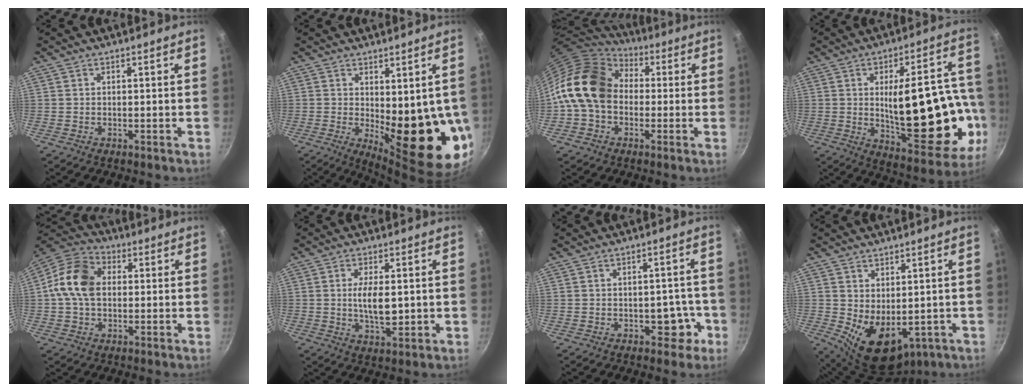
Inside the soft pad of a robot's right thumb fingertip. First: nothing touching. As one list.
[{"total": 16.3, "force": [-0.6, 6.1, 15.1], "torque": [-0.168, -0.038, 0.009]}, {"total": 17.4, "force": [0.8, 13.3, 11.2], "torque": [-0.179, 0.040, -0.001]}, {"total": 26.5, "force": [-3.2, 11.0, 23.9], "torque": [-0.298, 0.012, -0.021]}, {"total": 12.3, "force": [0.9, 9.0, 8.4], "torque": [-0.135, 0.022, -0.001]}, {"total": 7.2, "force": [0.2, 3.2, 6.4], "torque": [-0.108, -0.004, 0.006]}, {"total": 5.4, "force": [-2.2, 3.7, 3.4], "torque": [-0.011, 0.024, -0.021]}, {"total": 10.0, "force": [-0.6, 6.6, 7.5], "torque": [-0.095, -0.020, 0.016]}]